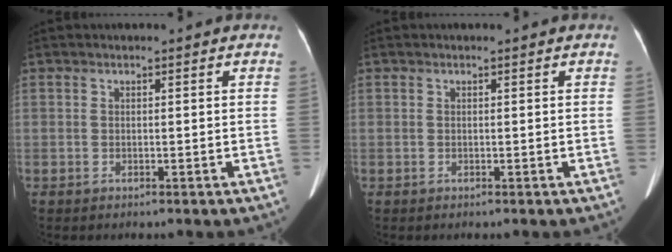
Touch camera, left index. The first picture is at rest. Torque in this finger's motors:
{"motor_torque": [-0.13, -0.04, -0.06, 0.02]}